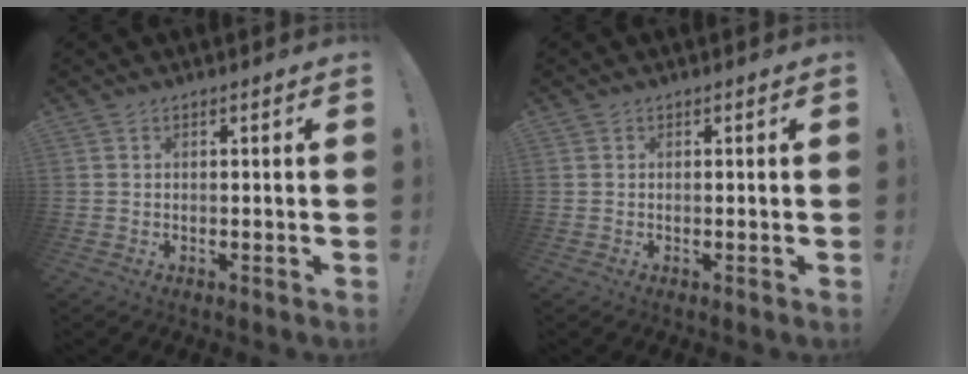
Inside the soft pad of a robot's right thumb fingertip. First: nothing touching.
{"total": 0.0}